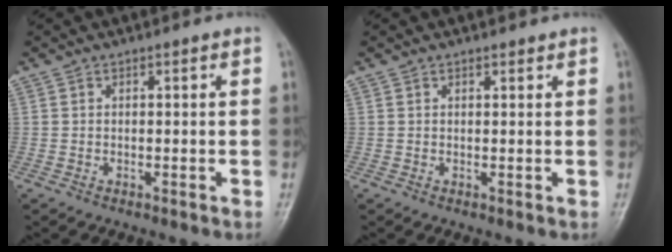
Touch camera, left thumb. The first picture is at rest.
{"total": 0.7, "force": [0.6, 0.3, 0.2], "torque": [-0.005, -0.004, 0.009]}